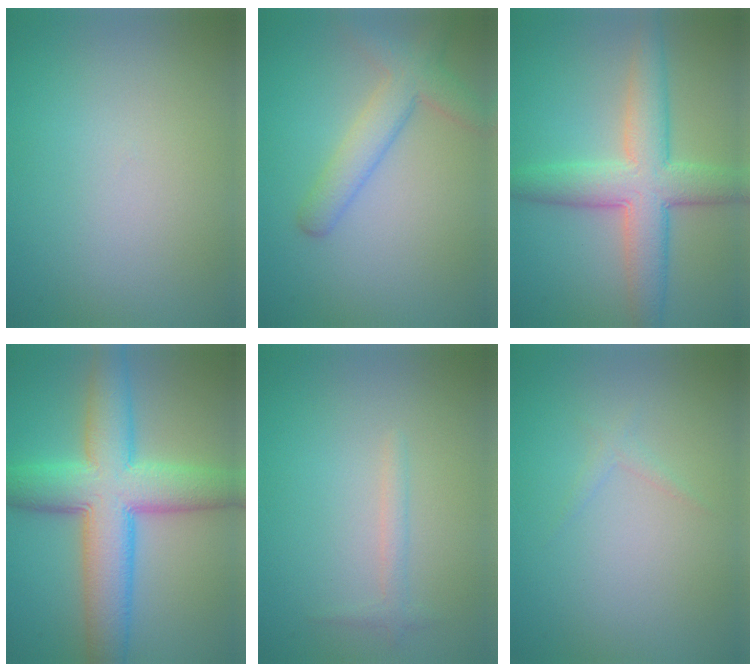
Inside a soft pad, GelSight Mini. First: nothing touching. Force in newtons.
{"total": 3.7, "press": 3.7, "slide": 0.1}
{"total": 6.8, "press": 6.8, "slide": 0.1}
{"total": 9.7, "press": 9.7, "slide": 0.1}
{"total": 1.1, "press": 1.1, "slide": 0.1}
{"total": 0.7, "press": 0.7, "slide": 0.0}